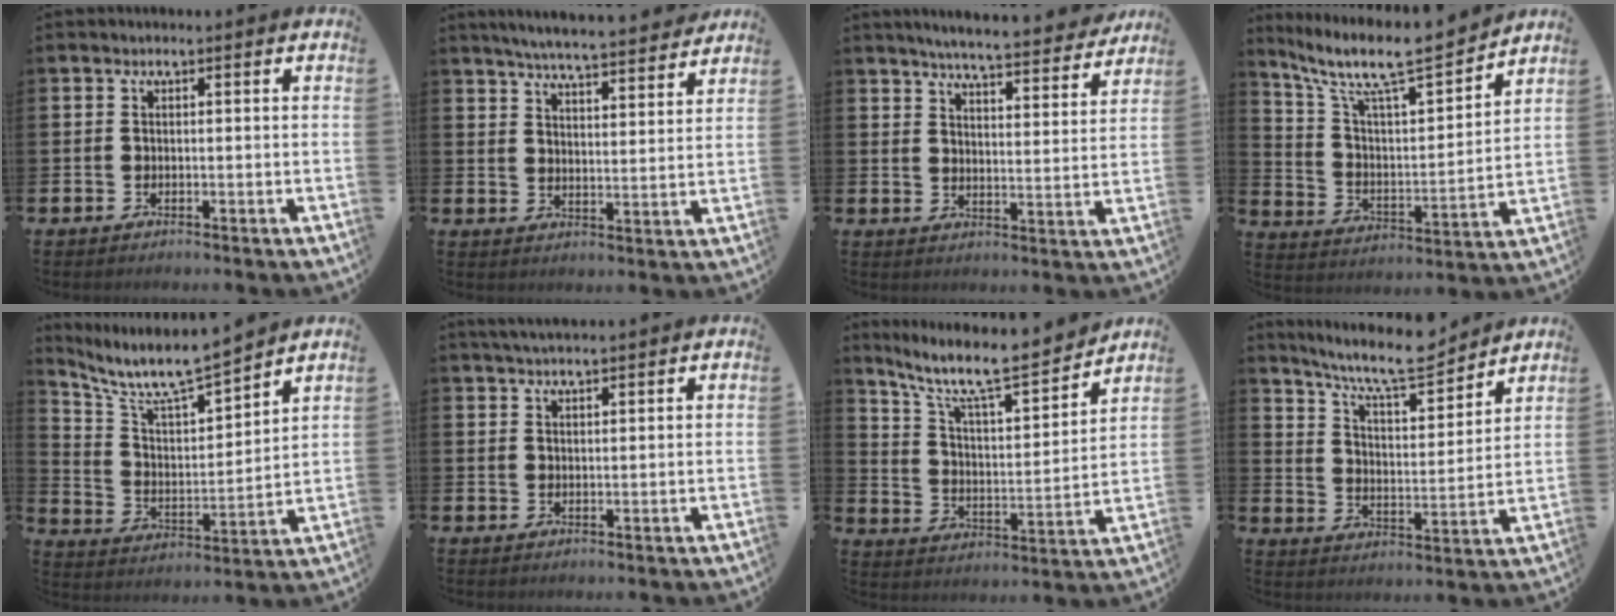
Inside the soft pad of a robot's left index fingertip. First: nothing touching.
{"total": 6.0, "force": [5.9, 0.0, 1.3], "torque": [-0.045, -0.042, 0.103]}
{"total": 6.0, "force": [5.8, 0.0, 1.5], "torque": [-0.041, -0.042, 0.098]}
{"total": 9.8, "force": [8.4, 1.5, 4.9], "torque": [-0.130, -0.058, 0.137]}
{"total": 8.1, "force": [7.7, 0.5, 2.7], "torque": [-0.095, -0.064, 0.130]}
{"total": 2.9, "force": [2.8, 0.2, 0.8], "torque": [-0.022, -0.005, 0.052]}
{"total": 10.0, "force": [8.6, 1.4, 5.0], "torque": [-0.130, -0.060, 0.142]}
{"total": 9.5, "force": [8.6, 1.6, 3.7], "torque": [-0.093, -0.055, 0.148]}